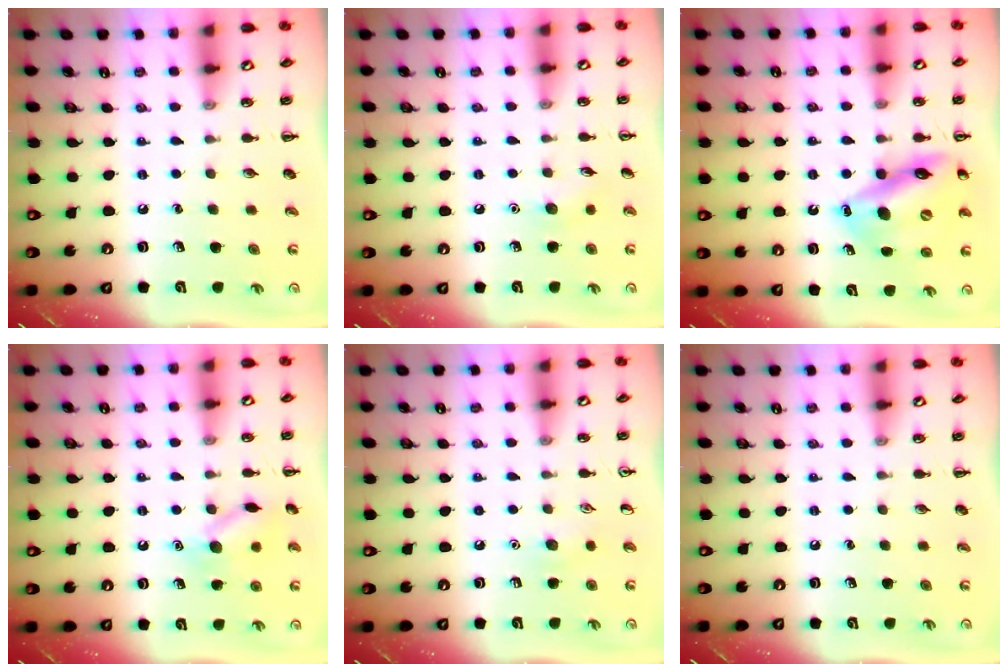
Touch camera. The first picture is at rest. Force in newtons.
{"total": 6.0, "press": 5.7, "slide": 1.8}
{"total": 15.0, "press": 14.6, "slide": 3.7}
{"total": 10.4, "press": 10.4, "slide": 0.5}
{"total": 6.4, "press": 6.1, "slide": 2.0}
{"total": 0.0}